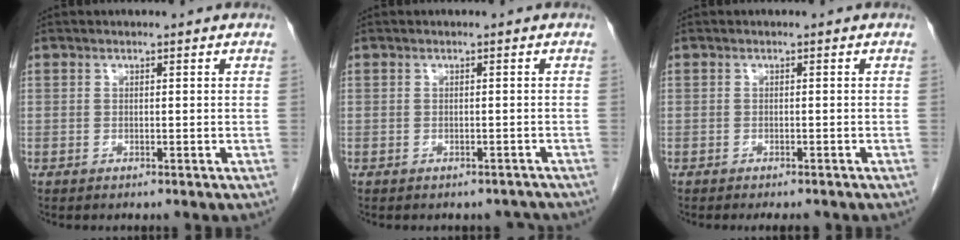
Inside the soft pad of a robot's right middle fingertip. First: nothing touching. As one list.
[{"total": 2.7, "force": [-2.4, 1.3, 0.1], "torque": [0.004, 0.006, -0.030]}, {"total": 2.7, "force": [-2.4, 0.9, 1.0], "torque": [-0.010, -0.005, -0.028]}]